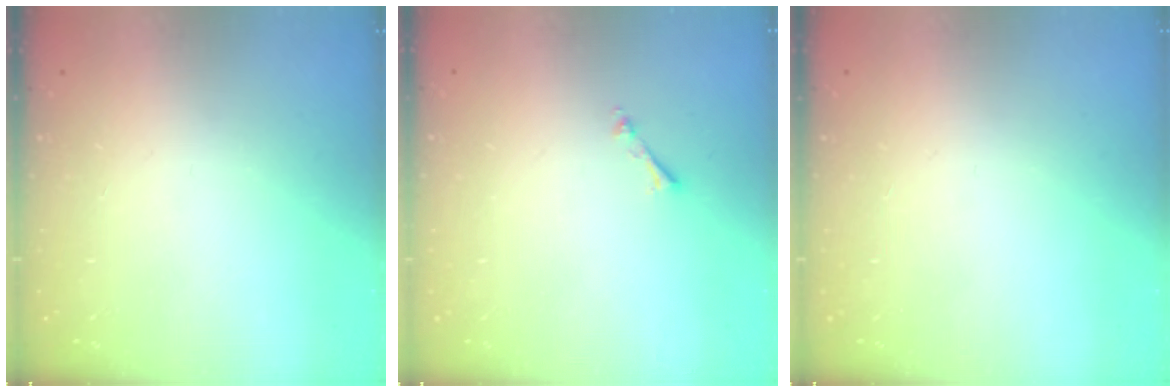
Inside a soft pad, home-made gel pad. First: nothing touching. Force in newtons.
{"total": 0.6, "press": 0.6, "slide": 0.2}
{"total": 0.0}